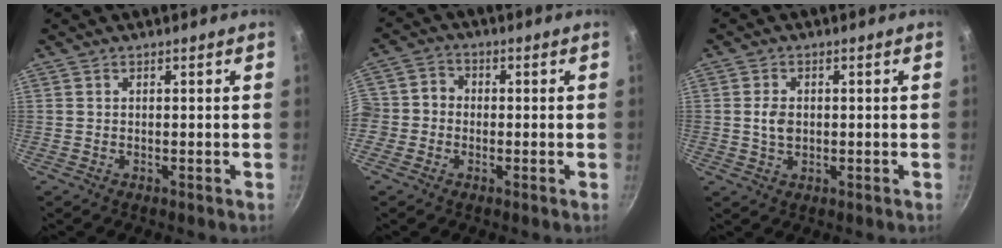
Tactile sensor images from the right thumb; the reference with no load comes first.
{"total": 5.0, "force": [-1.2, 4.6, 1.6], "torque": [-0.002, 0.014, -0.038]}
{"total": 3.5, "force": [0.1, 2.5, 2.4], "torque": [-0.036, 0.001, 0.002]}